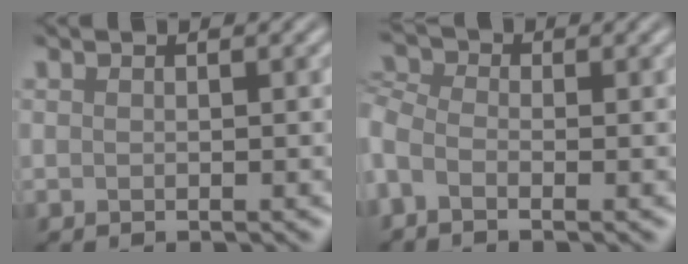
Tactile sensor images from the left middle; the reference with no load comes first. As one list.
[{"total": 1.9, "force": [-0.8, 1.2, 1.3], "torque": [-0.042, 0.001, -0.026]}]